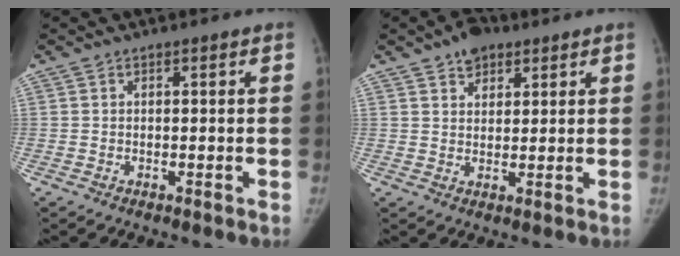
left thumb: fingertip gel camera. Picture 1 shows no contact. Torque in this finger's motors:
{"motor_torque": [-0.08, -0.01, 0.06, -0.04, 0.01]}